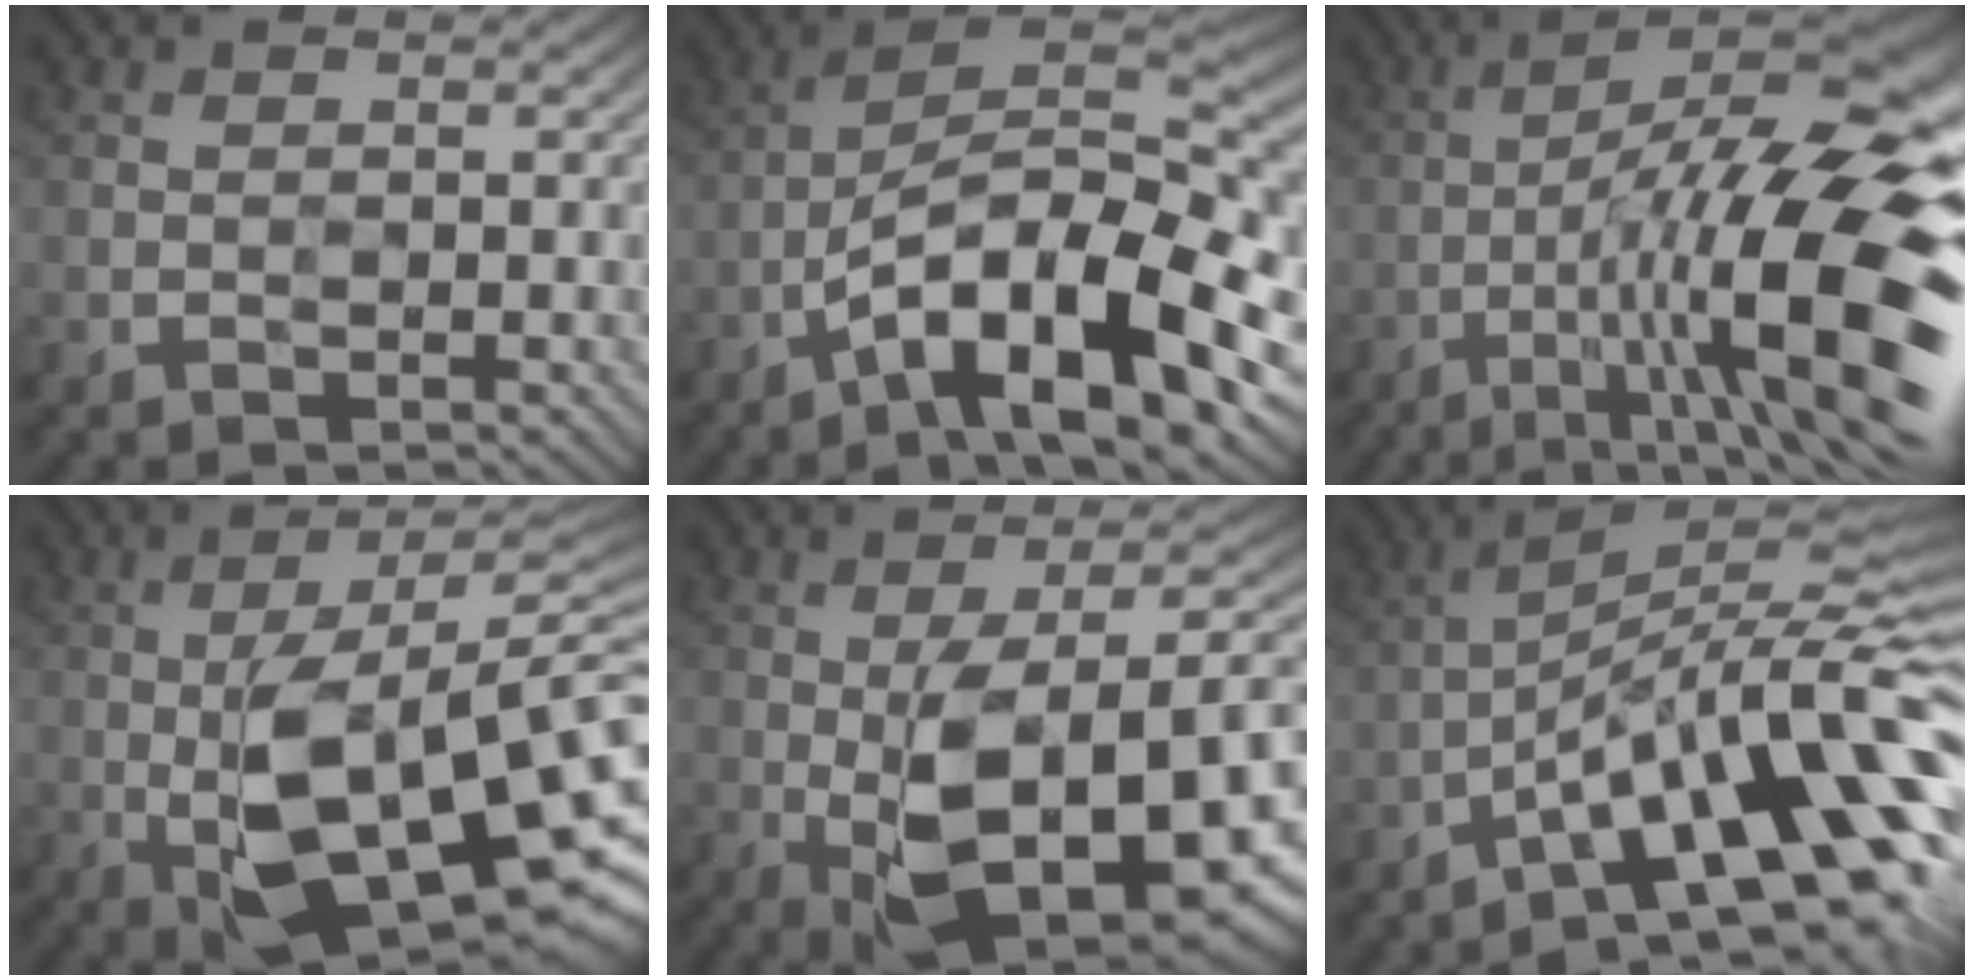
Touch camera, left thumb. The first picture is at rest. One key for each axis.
{"total": 15.3, "fx": -7.2, "fy": 5.4, "fz": 12.3, "tx": -0.207, "ty": 0.003, "tz": -0.133}
{"total": 18.2, "fx": -5.1, "fy": 5.3, "fz": 16.7, "tx": -0.249, "ty": -0.002, "tz": -0.076}
{"total": 16.9, "fx": -2.9, "fy": 6.4, "fz": 15.4, "tx": -0.254, "ty": -0.004, "tz": -0.043}
{"total": 16.1, "fx": -3.5, "fy": 7.2, "fz": 14.0, "tx": -0.206, "ty": 0.003, "tz": -0.046}
{"total": 16.8, "fx": -7.0, "fy": 4.3, "fz": 14.7, "tx": -0.212, "ty": 0.010, "tz": -0.130}